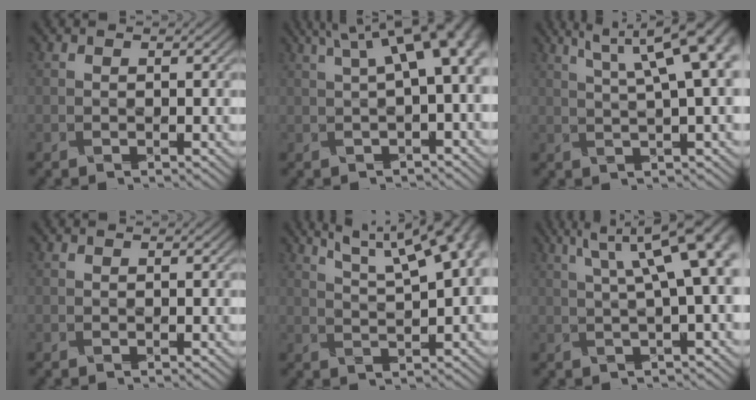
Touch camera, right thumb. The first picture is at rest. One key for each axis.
{"total": 10.1, "fx": 3.1, "fy": 3.2, "fz": 9.1, "tx": -0.114, "ty": 0.029, "tz": 0.048}
{"total": 11.4, "fx": 4.6, "fy": 2.9, "fz": 10.1, "tx": -0.135, "ty": 0.037, "tz": 0.063}
{"total": 0.0}
{"total": 14.2, "fx": 6.9, "fy": 4.8, "fz": 11.4, "tx": -0.155, "ty": 0.047, "tz": 0.092}
{"total": 10.9, "fx": 3.5, "fy": 2.9, "fz": 9.9, "tx": -0.141, "ty": 0.032, "tz": 0.053}